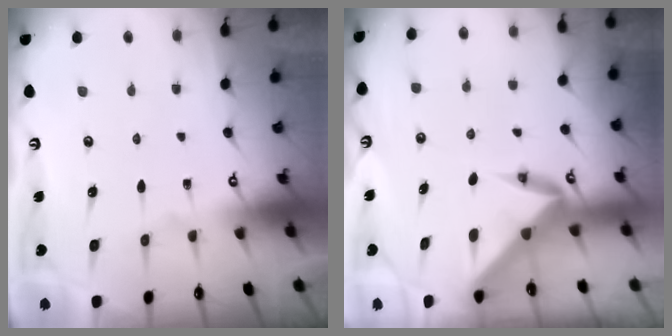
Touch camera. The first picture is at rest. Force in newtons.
{"total": 4.8, "press": 4.7, "slide": 0.8}